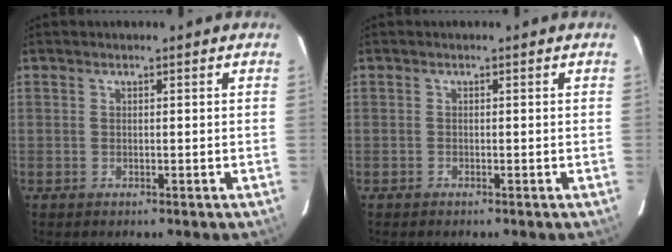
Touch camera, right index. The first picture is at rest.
{"total": 0.0}